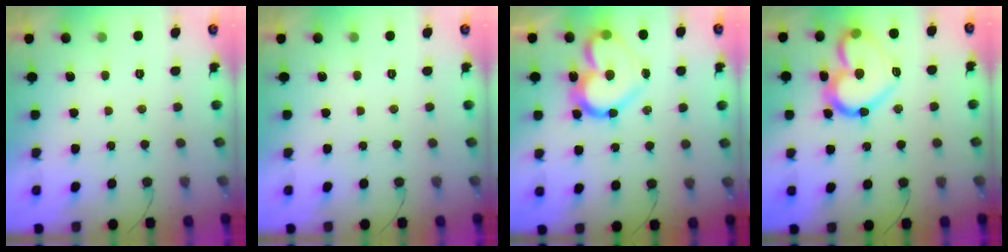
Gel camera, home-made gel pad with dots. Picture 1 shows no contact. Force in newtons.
{"total": 0.0}
{"total": 17.4, "press": 17.3, "slide": 1.6}
{"total": 18.6, "press": 18.6, "slide": 1.5}